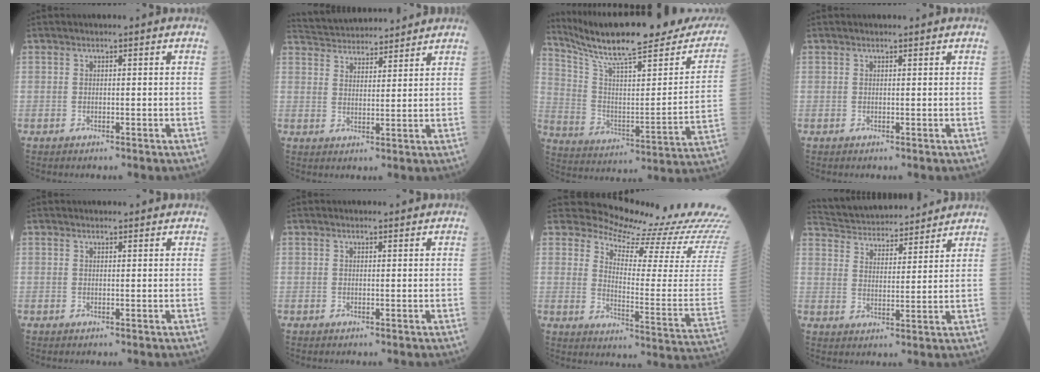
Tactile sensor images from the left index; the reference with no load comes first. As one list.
[{"total": 11.7, "force": [11.3, 2.0, 2.6], "torque": [-0.047, 0.027, 0.173]}, {"total": 28.8, "force": [24.0, 4.1, 15.3], "torque": [-0.250, -0.043, 0.336]}, {"total": 0.0}, {"total": 2.5, "force": [2.4, 0.5, 0.4], "torque": [-0.010, 0.008, 0.027]}, {"total": 0.8, "force": [0.8, 0.1, 0.0], "torque": [-0.009, -0.005, 0.010]}, {"total": 18.7, "force": [18.2, 1.3, 4.1], "torque": [-0.065, -0.133, 0.208]}, {"total": 15.8, "force": [14.9, 2.8, 4.2], "torque": [-0.072, 0.025, 0.228]}]